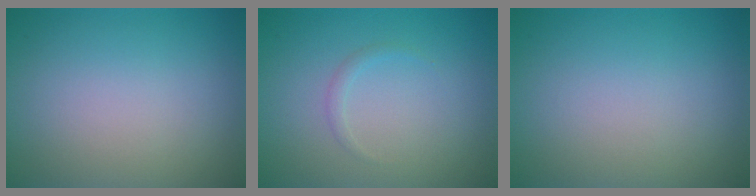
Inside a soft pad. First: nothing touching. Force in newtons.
{"total": 0.7, "press": 0.7, "slide": 0.0}
{"total": 0.0}